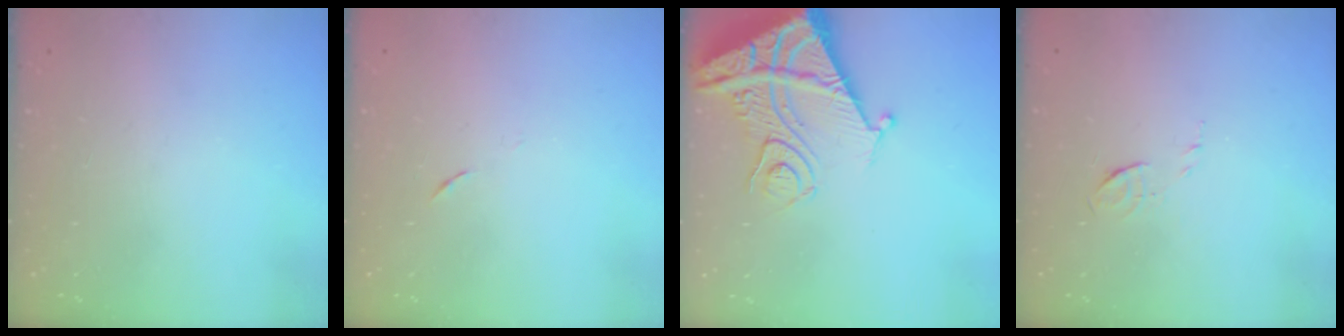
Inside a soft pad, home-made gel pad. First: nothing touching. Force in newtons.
{"total": 3.5, "press": 3.4, "slide": 0.9}
{"total": 14.0, "press": 13.9, "slide": 1.8}
{"total": 5.0, "press": 4.9, "slide": 1.2}